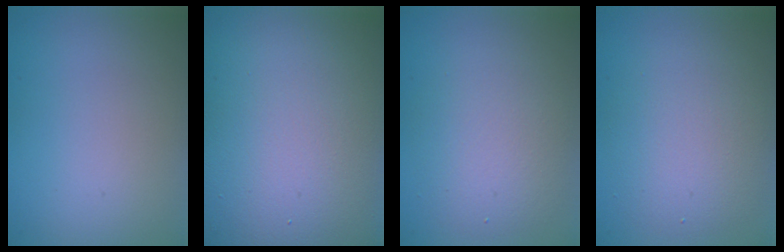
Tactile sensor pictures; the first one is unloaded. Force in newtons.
{"total": 20.3, "press": 20.3, "slide": 1.1}
{"total": 4.0, "press": 4.0, "slide": 0.3}
{"total": 4.6, "press": 4.6, "slide": 0.1}